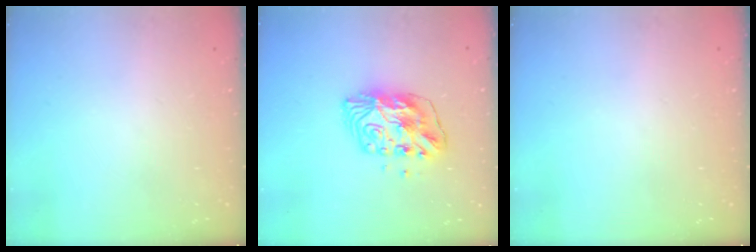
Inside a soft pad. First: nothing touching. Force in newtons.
{"total": 9.9, "press": 9.9, "slide": 0.9}
{"total": 0.0}